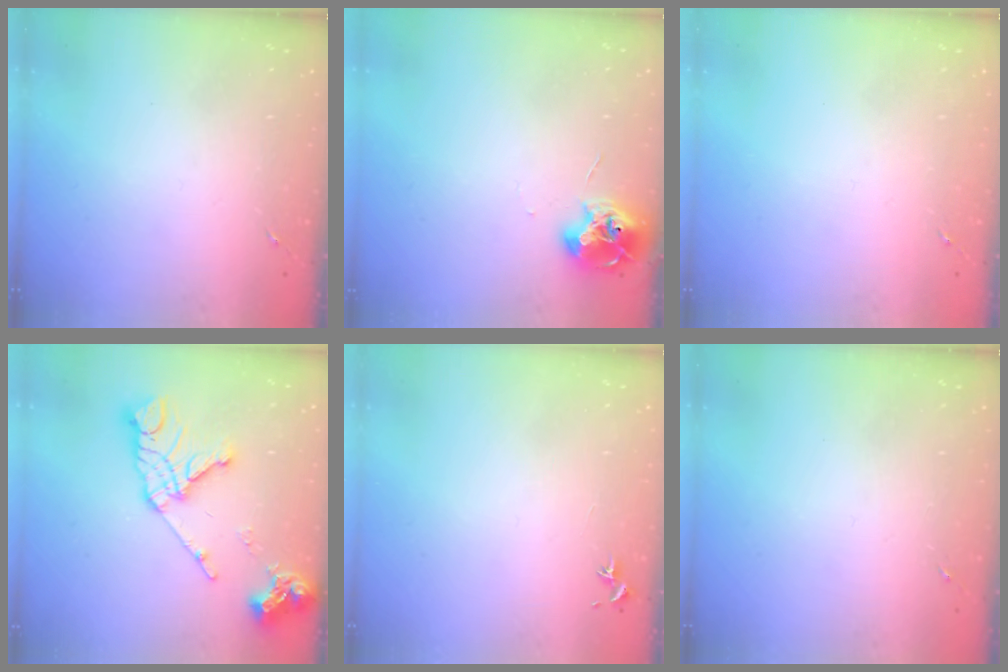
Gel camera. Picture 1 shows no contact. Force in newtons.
{"total": 9.3, "press": 9.3, "slide": 1.0}
{"total": 0.0}
{"total": 17.0, "press": 16.9, "slide": 1.8}
{"total": 0.7, "press": 0.7, "slide": 0.3}
{"total": 0.0}